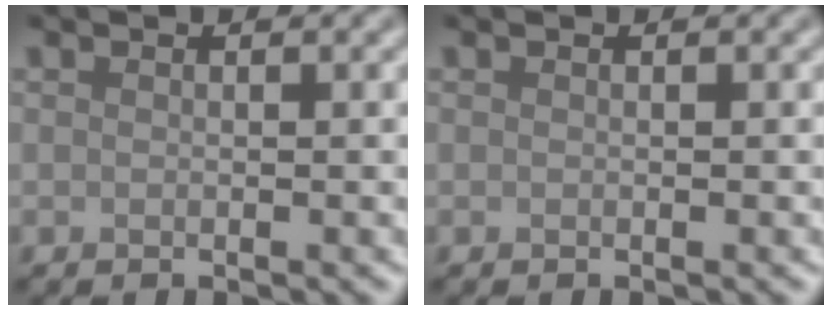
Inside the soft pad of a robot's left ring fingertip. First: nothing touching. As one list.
[{"total": 0.0}]